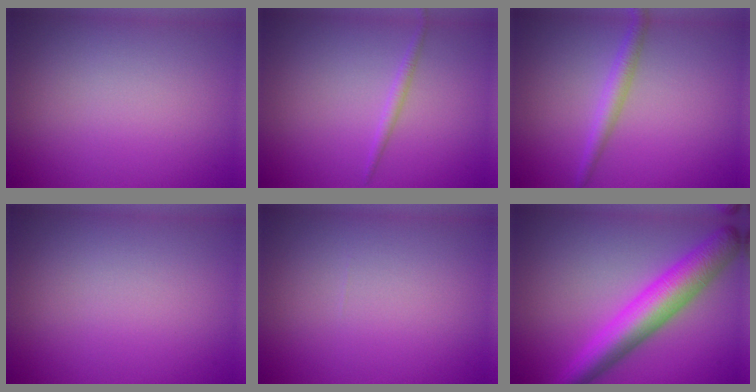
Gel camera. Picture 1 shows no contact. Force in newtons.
{"total": 1.0, "press": 1.0, "slide": 0.0}
{"total": 2.1, "press": 2.1, "slide": 0.1}
{"total": 0.0}
{"total": 0.0}
{"total": 6.9, "press": 6.9, "slide": 0.1}